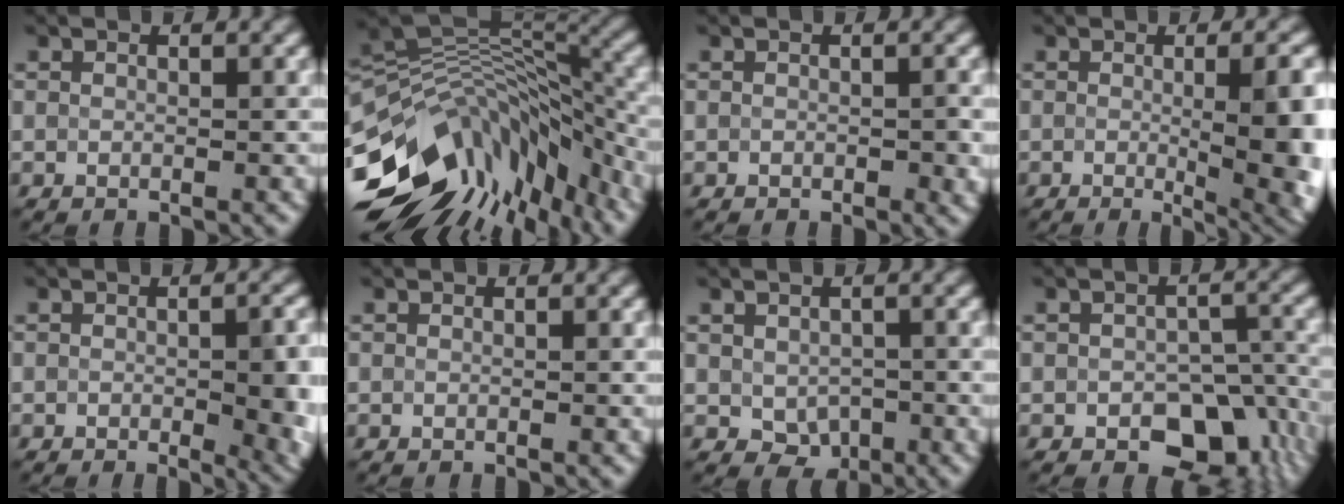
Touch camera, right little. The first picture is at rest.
{"total": 14.5, "force": [-6.1, 7.4, 10.8], "torque": [-0.204, 0.016, -0.080]}
{"total": 0.6, "force": [-0.4, -0.3, 0.3], "torque": [-0.011, 0.002, 0.005]}
{"total": 6.7, "force": [-0.5, 1.4, 6.6], "torque": [-0.072, -0.003, 0.009]}
{"total": 5.2, "force": [-0.9, 1.3, 5.0], "torque": [-0.055, -0.007, 0.006]}
{"total": 0.0}
{"total": 1.6, "force": [-0.7, 1.2, 0.9], "torque": [-0.019, -0.009, 0.008]}
{"total": 6.2, "force": [-3.0, 3.7, 4.0], "torque": [-0.050, -0.013, -0.026]}